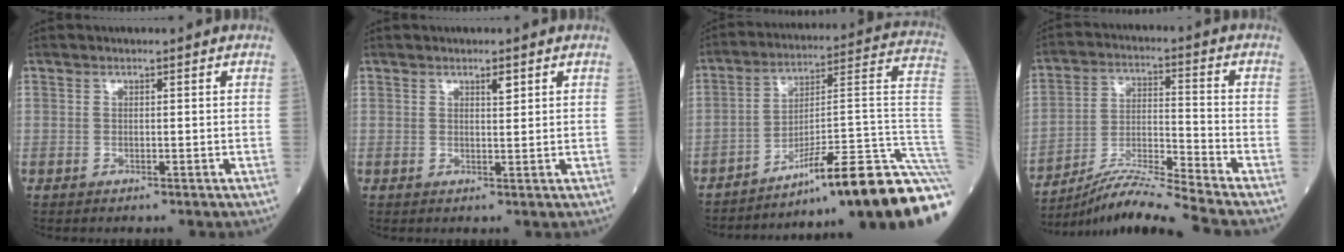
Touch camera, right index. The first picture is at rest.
{"total": 1.5, "force": [0.9, 0.3, 1.1], "torque": [-0.018, -0.002, 0.014]}
{"total": 24.6, "force": [-17.2, -0.1, 17.5], "torque": [-0.127, 0.022, -0.255]}
{"total": 11.4, "force": [-10.4, -2.7, 4.0], "torque": [-0.074, -0.002, -0.188]}